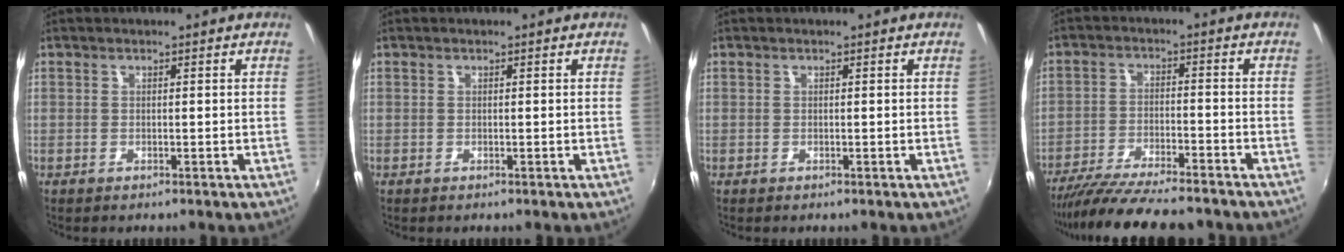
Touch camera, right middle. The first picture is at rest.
{"total": 0.0}
{"total": 0.0}
{"total": 15.9, "force": [-13.8, 2.4, 7.5], "torque": [-0.151, -0.036, -0.221]}